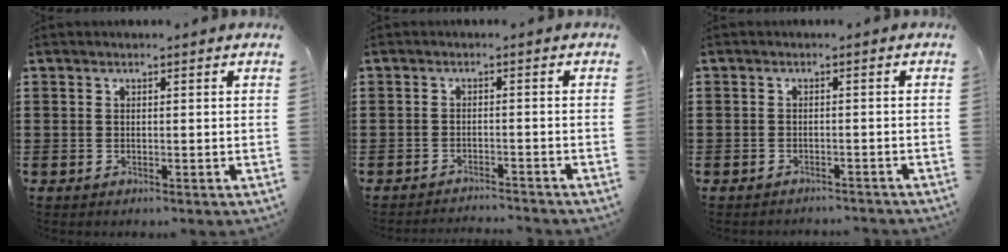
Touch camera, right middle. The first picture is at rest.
{"total": 2.0, "force": [-2.0, 0.0, 0.0], "torque": [-0.005, 0.003, -0.044]}
{"total": 1.7, "force": [-1.6, 0.5, -0.3], "torque": [0.001, 0.004, -0.039]}